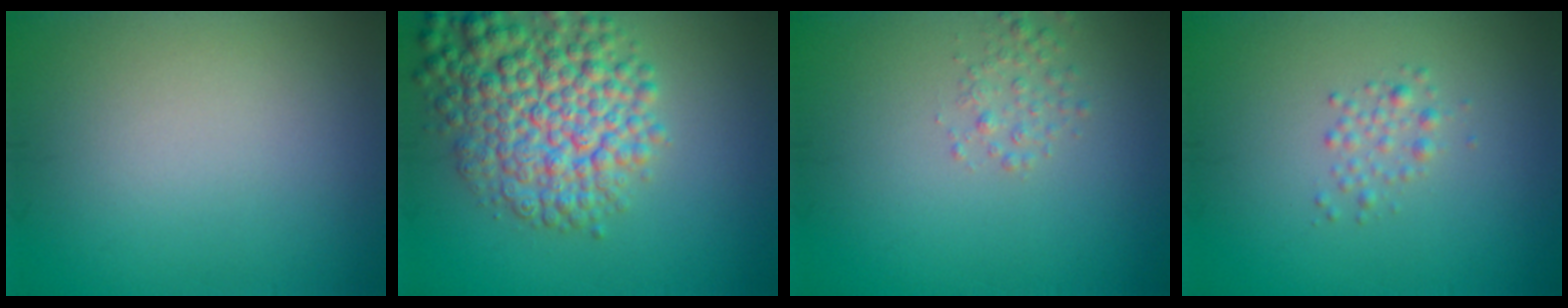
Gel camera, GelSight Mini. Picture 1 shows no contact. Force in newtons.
{"total": 8.4, "press": 8.4, "slide": 0.3}
{"total": 1.5, "press": 1.5, "slide": 0.1}
{"total": 1.3, "press": 1.3, "slide": 0.0}